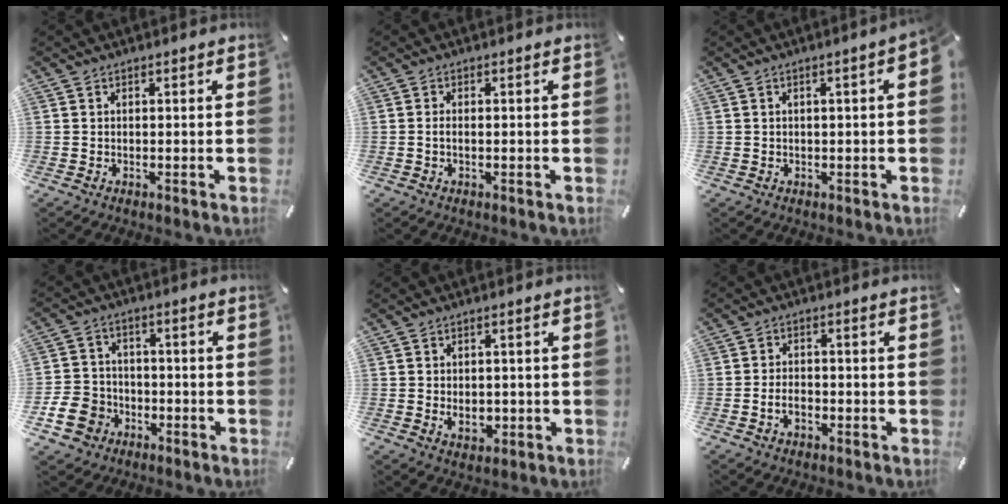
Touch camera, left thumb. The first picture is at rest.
{"total": 1.3, "force": [-0.3, 0.4, 1.2], "torque": [-0.023, -0.002, -0.004]}
{"total": 2.8, "force": [0.1, 0.3, 2.8], "torque": [-0.048, 0.001, 0.003]}
{"total": 8.6, "force": [-3.4, 7.4, 2.7], "torque": [-0.064, 0.026, -0.062]}
{"total": 3.3, "force": [-0.3, 2.5, 2.1], "torque": [-0.022, 0.000, -0.008]}
{"total": 3.2, "force": [-1.3, 2.1, 2.1], "torque": [-0.044, 0.008, -0.024]}